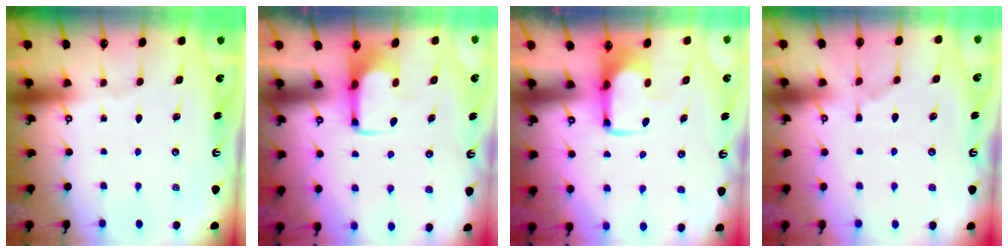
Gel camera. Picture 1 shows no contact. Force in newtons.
{"total": 2.0, "press": 2.0, "slide": 0.4}
{"total": 1.9, "press": 1.9, "slide": 0.5}
{"total": 1.0, "press": 0.2, "slide": 1.0}